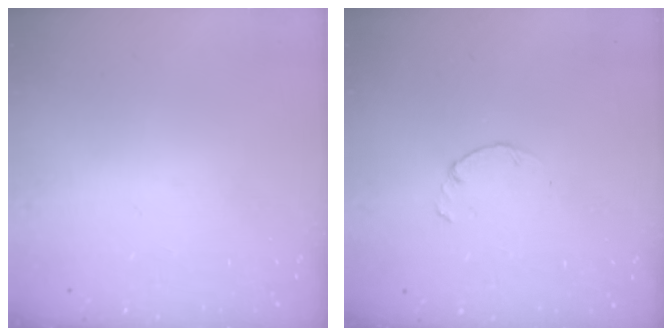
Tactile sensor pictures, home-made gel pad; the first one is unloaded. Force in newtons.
{"total": 0.9, "press": 0.8, "slide": 0.3}